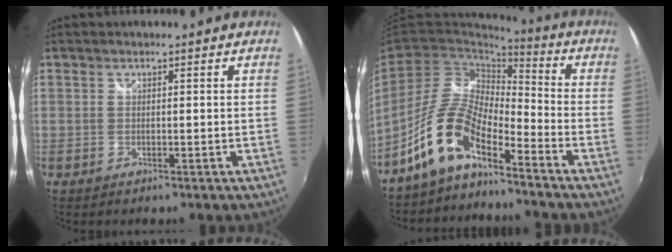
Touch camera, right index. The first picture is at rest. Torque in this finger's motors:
{"motor_torque": [1.07, -1.07, 0.87, 0.21]}